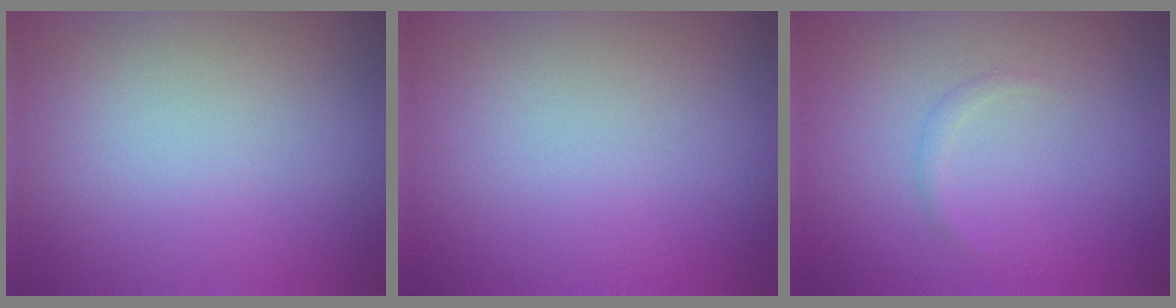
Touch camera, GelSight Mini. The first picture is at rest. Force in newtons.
{"total": 0.0}
{"total": 0.6, "press": 0.6, "slide": 0.0}